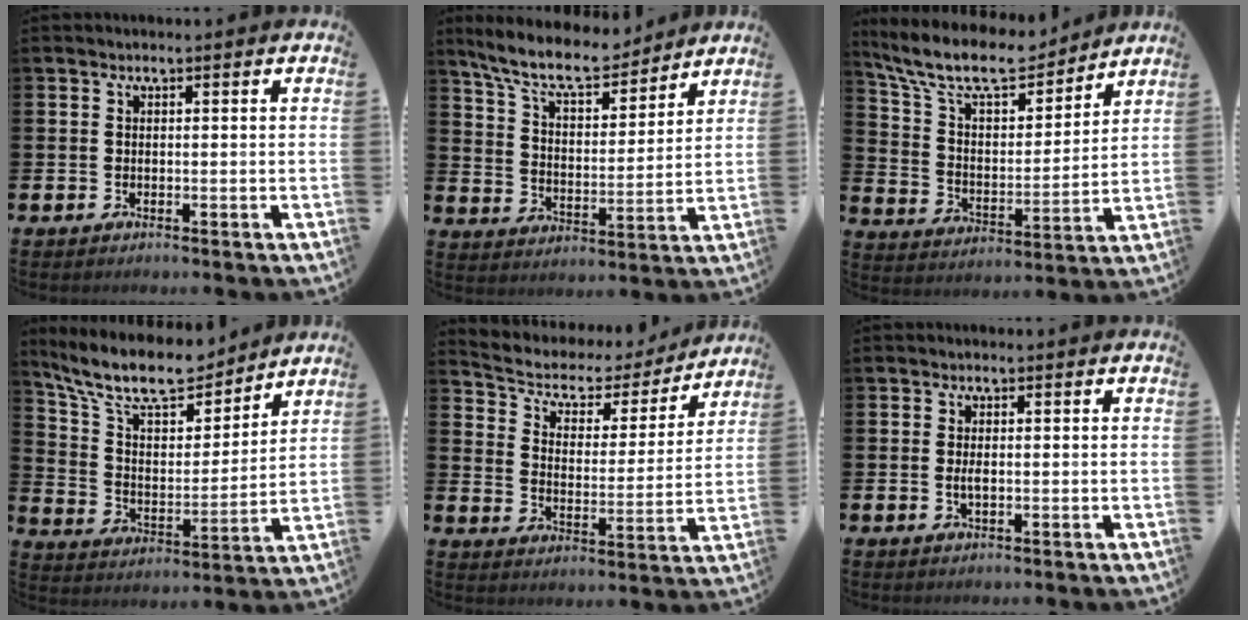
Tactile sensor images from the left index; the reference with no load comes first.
{"total": 9.5, "force": [8.6, 2.3, 3.3], "torque": [-0.090, -0.052, 0.152]}
{"total": 11.5, "force": [10.2, 3.1, 4.3], "torque": [-0.119, -0.066, 0.178]}
{"total": 12.1, "force": [10.7, 3.5, 4.4], "torque": [-0.117, -0.067, 0.188]}
{"total": 4.9, "force": [4.0, 2.6, 1.1], "torque": [-0.047, -0.035, 0.059]}
{"total": 1.4, "force": [0.0, 0.5, 1.3], "torque": [-0.022, 0.001, -0.002]}